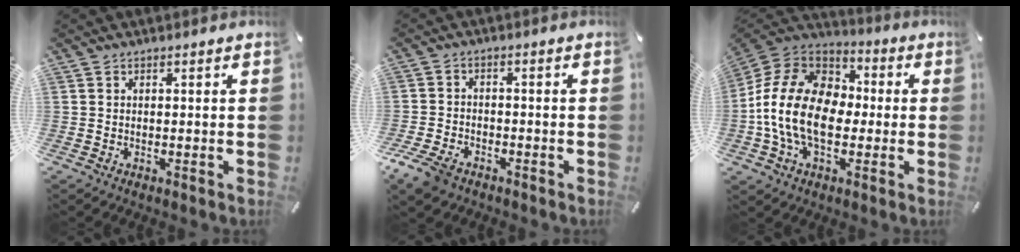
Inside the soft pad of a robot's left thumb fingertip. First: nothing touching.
{"total": 5.8, "force": [-4.0, 3.3, 2.5], "torque": [-0.069, 0.011, -0.081]}
{"total": 17.9, "force": [-3.2, 12.8, 12.1], "torque": [-0.247, 0.032, -0.057]}